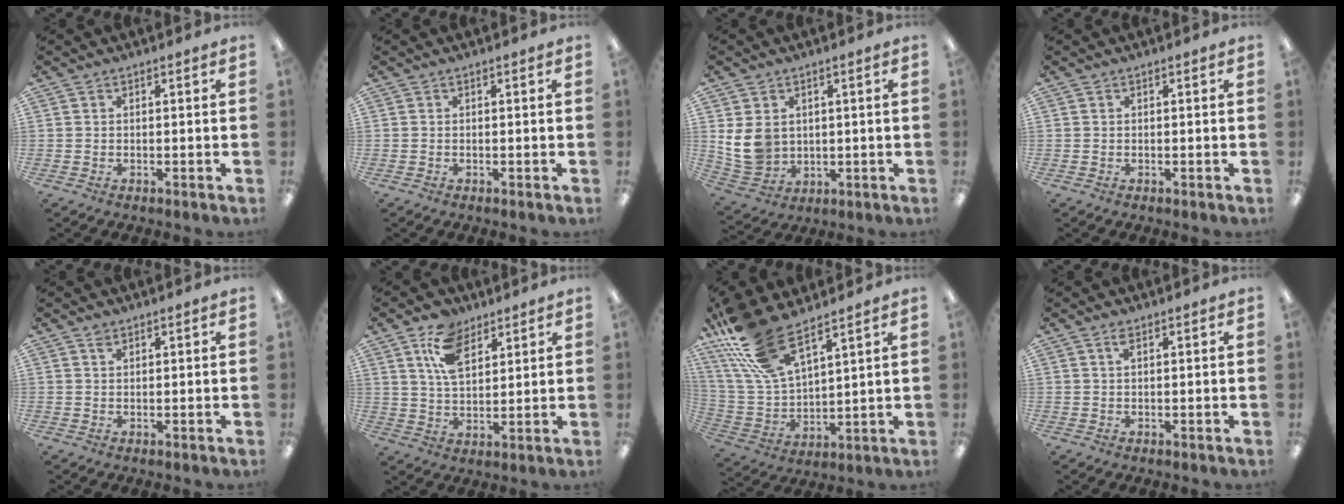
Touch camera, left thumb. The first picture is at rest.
{"total": 0.0}
{"total": 8.4, "force": [1.7, 7.0, 4.3], "torque": [-0.100, 0.002, 0.035]}
{"total": 0.0}
{"total": 1.4, "force": [1.0, 0.7, 0.6], "torque": [-0.015, -0.002, 0.020]}
{"total": 10.7, "force": [6.4, 6.1, 6.1], "torque": [-0.113, -0.011, 0.119]}
{"total": 18.1, "force": [12.5, 6.9, 11.2], "torque": [-0.272, -0.060, 0.224]}
{"total": 1.6, "force": [0.9, 0.6, 1.1], "torque": [-0.019, -0.001, 0.013]}